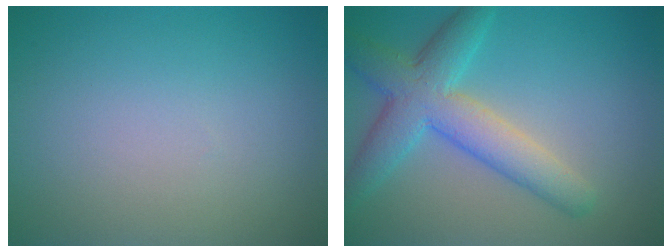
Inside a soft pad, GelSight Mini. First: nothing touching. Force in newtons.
{"total": 6.1, "press": 6.1, "slide": 0.1}